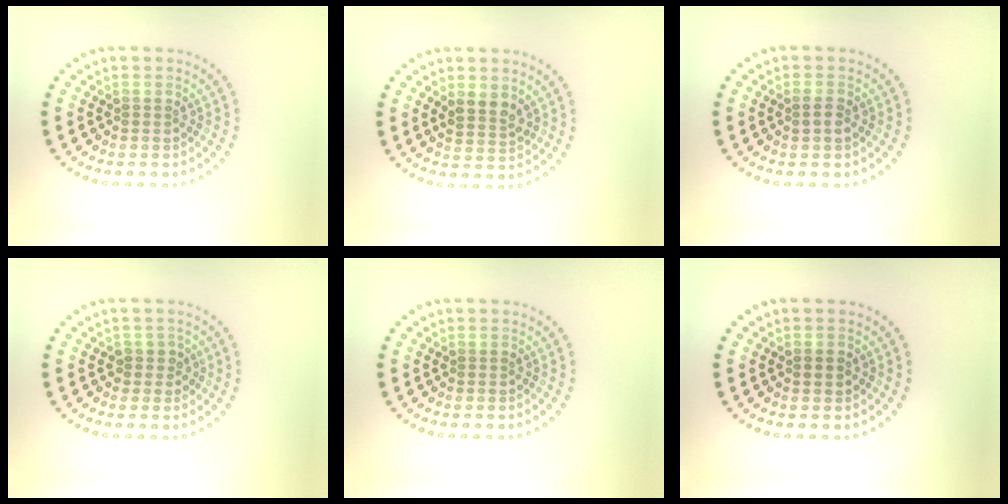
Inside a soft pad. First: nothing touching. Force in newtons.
{"total": 2.2, "press": 2.0, "slide": 0.9}
{"total": 1.1, "press": 1.1, "slide": 0.2}
{"total": 1.4, "press": 1.1, "slide": 0.8}
{"total": 0.0}
{"total": 0.7, "press": 0.7, "slide": 0.1}